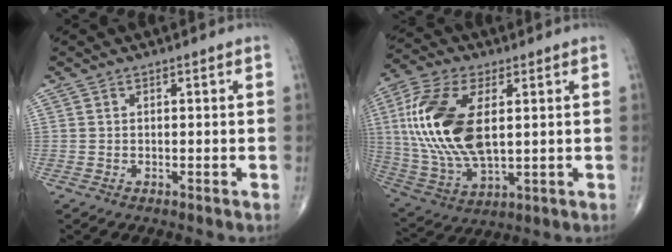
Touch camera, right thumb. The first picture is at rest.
{"total": 20.0, "force": [3.2, 10.2, 16.9], "torque": [-0.362, -0.011, 0.063]}